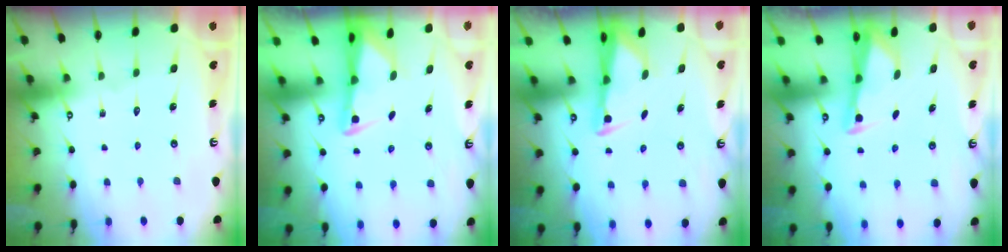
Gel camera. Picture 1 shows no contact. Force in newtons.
{"total": 2.4, "press": 2.3, "slide": 0.5}
{"total": 2.7, "press": 2.7, "slide": 0.5}
{"total": 2.6, "press": 2.6, "slide": 0.1}